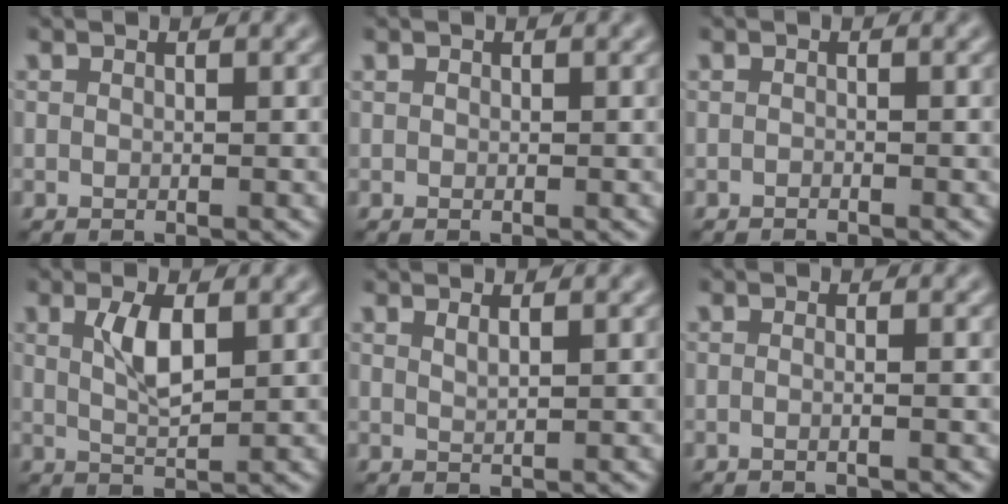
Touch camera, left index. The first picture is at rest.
{"total": 0.0}
{"total": 1.0, "force": [-1.0, -0.3, -0.2], "torque": [0.007, 0.000, -0.014]}
{"total": 2.6, "force": [0.3, 0.7, 2.5], "torque": [-0.052, 0.004, 0.013]}
{"total": 0.5, "force": [0.2, 0.0, 0.5], "torque": [0.001, 0.003, 0.001]}
{"total": 2.2, "force": [-0.3, 1.1, 1.9], "torque": [0.011, 0.003, -0.035]}